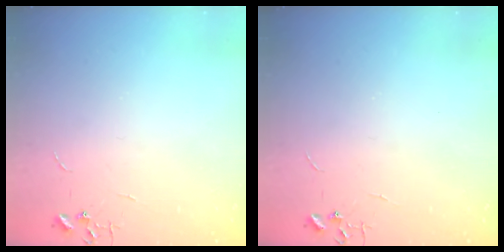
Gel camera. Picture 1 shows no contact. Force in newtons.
{"total": 0.0}